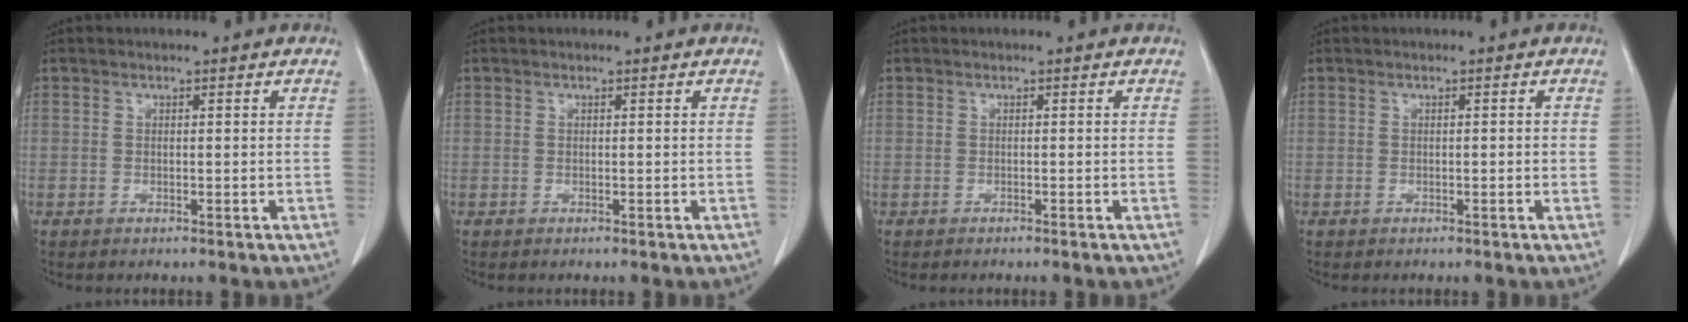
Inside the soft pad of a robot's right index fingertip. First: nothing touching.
{"total": 0.0}
{"total": 0.5, "force": [-0.4, 0.0, 0.3], "torque": [-0.004, -0.001, -0.005]}
{"total": 0.7, "force": [-0.1, 0.1, 0.7], "torque": [-0.010, 0.001, 0.002]}